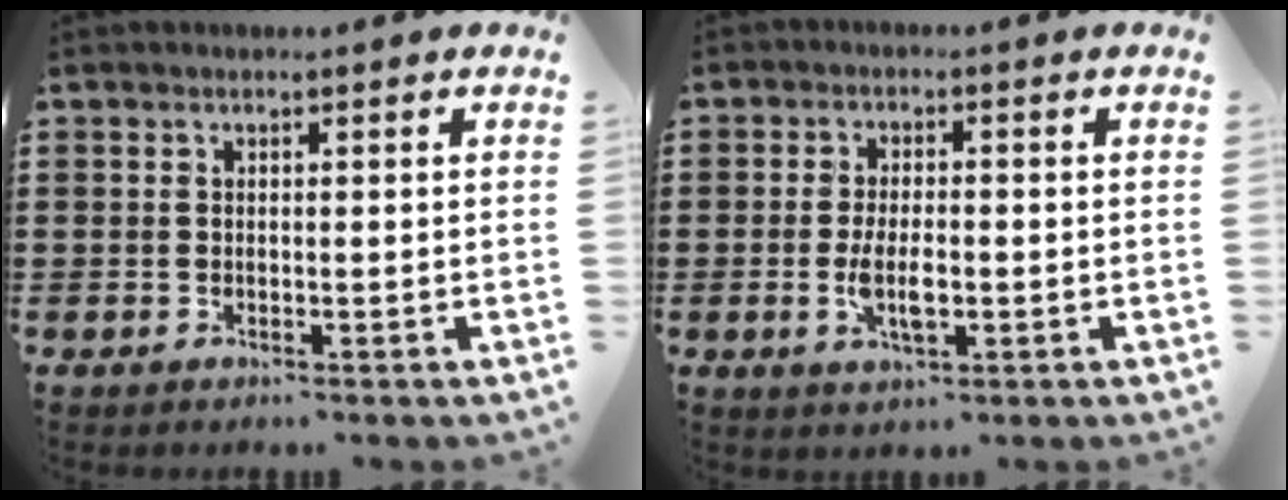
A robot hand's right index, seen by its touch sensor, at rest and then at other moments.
{"total": 5.4, "force": [-1.2, 2.1, 4.9], "torque": [-0.097, -0.001, -0.023]}